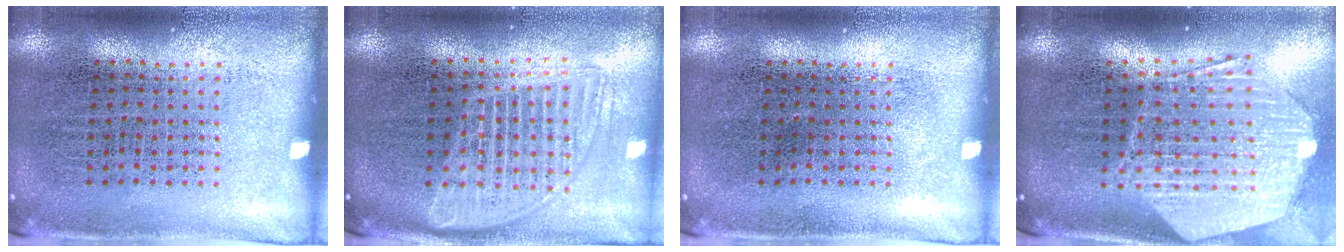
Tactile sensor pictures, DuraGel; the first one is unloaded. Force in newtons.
{"total": 1.7, "press": 1.4, "slide": 0.9}
{"total": 0.0}
{"total": 2.9, "press": 2.3, "slide": 1.8}